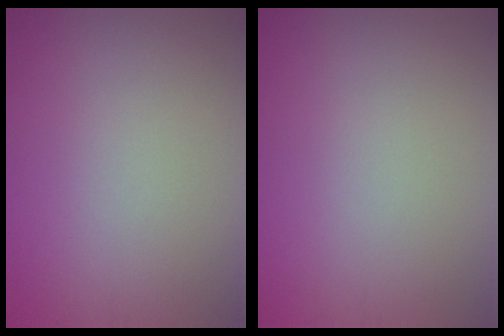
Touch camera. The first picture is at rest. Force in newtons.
{"total": 0.0}